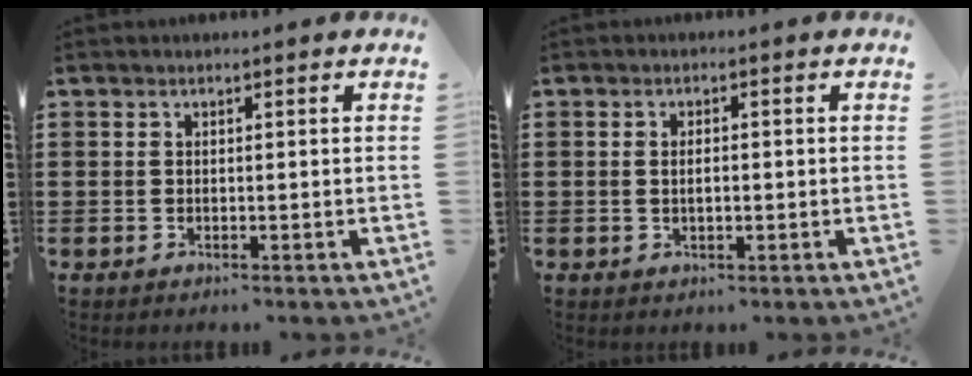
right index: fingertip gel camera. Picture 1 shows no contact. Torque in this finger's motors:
{"motor_torque": [0.56, 1.56, -0.02, 0.00]}